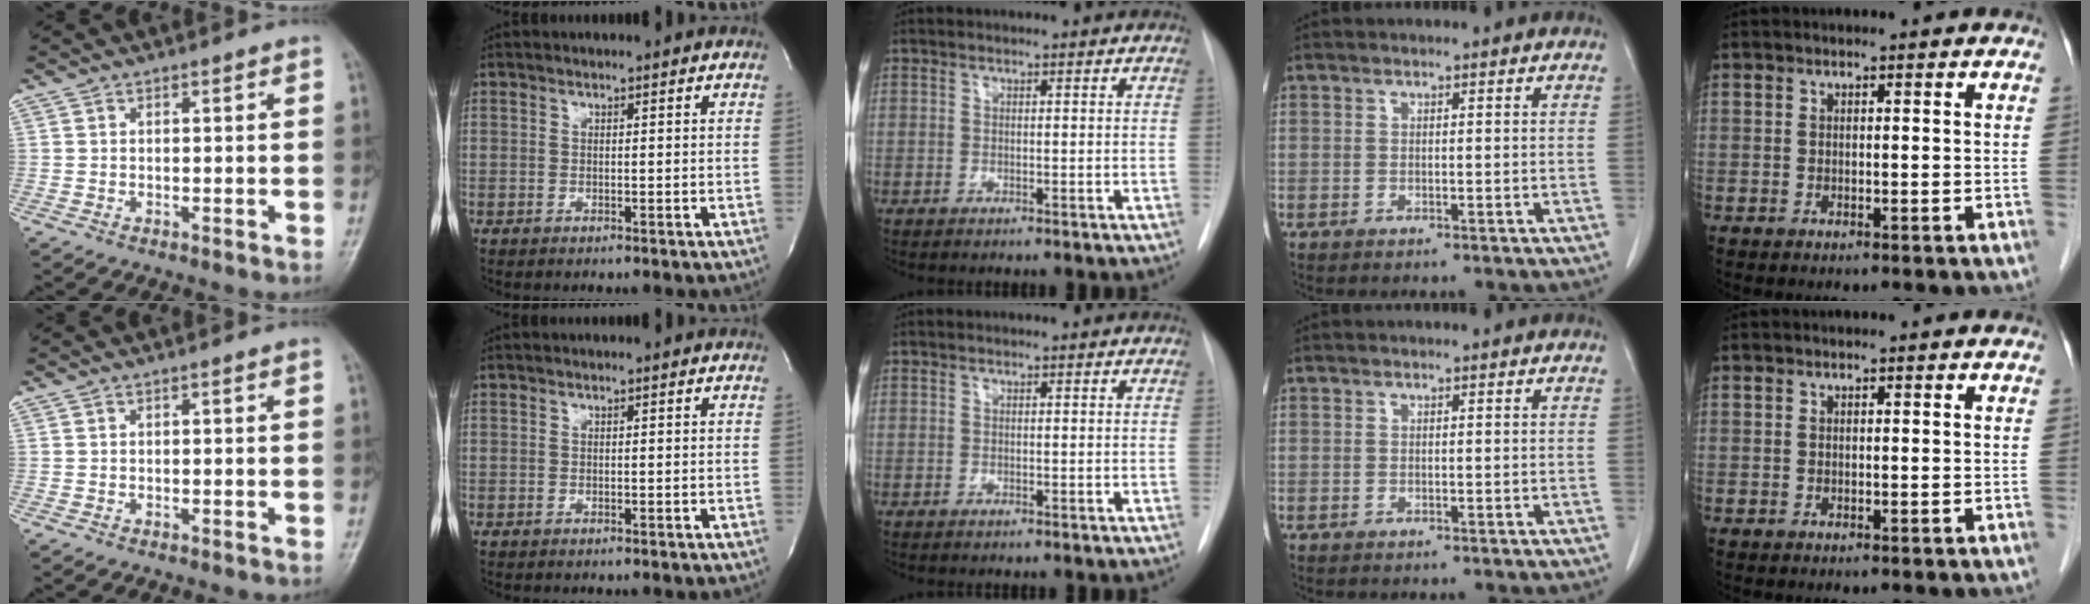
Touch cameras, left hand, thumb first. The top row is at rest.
{}